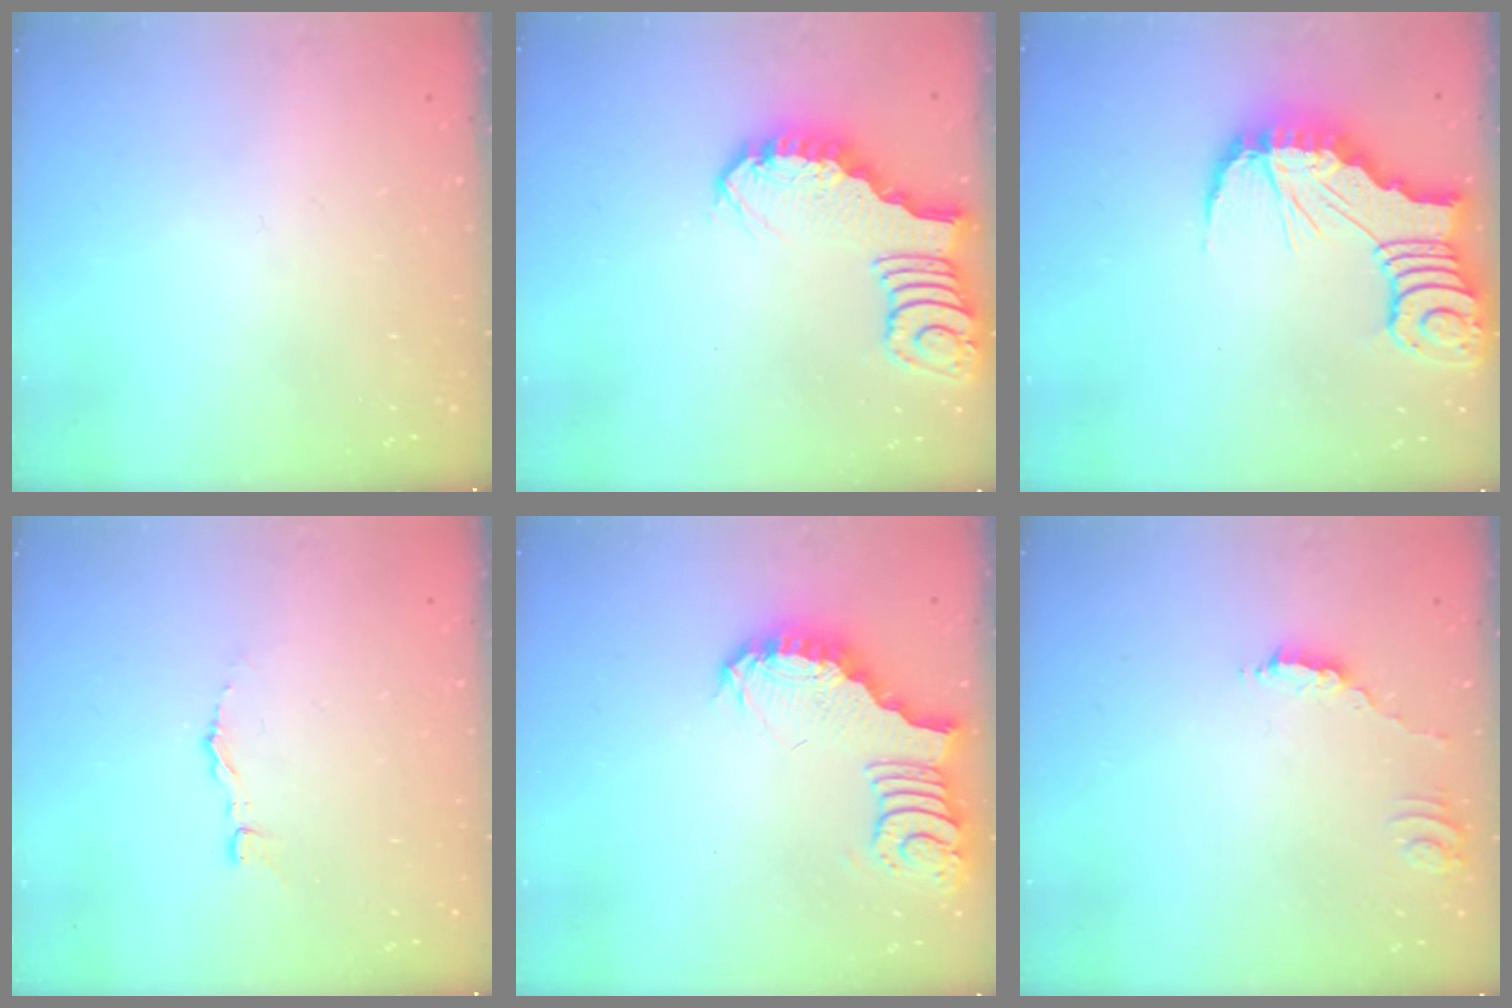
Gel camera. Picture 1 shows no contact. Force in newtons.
{"total": 3.0, "press": 2.9, "slide": 0.4}
{"total": 7.1, "press": 7.0, "slide": 0.9}
{"total": 3.3, "press": 3.3, "slide": 0.2}
{"total": 3.6, "press": 3.6, "slide": 0.6}
{"total": 1.8, "press": 1.8, "slide": 0.1}